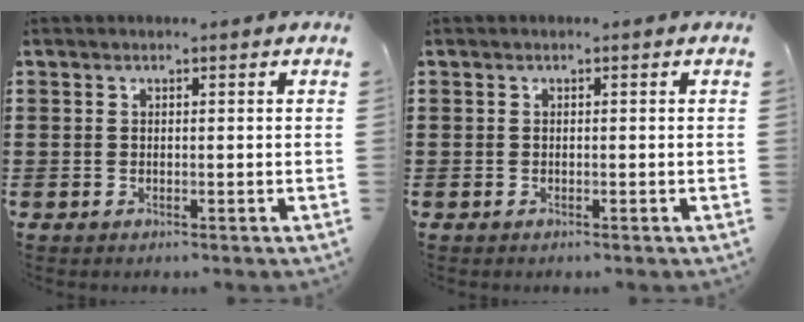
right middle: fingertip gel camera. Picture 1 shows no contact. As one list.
[{"total": 0.0}]